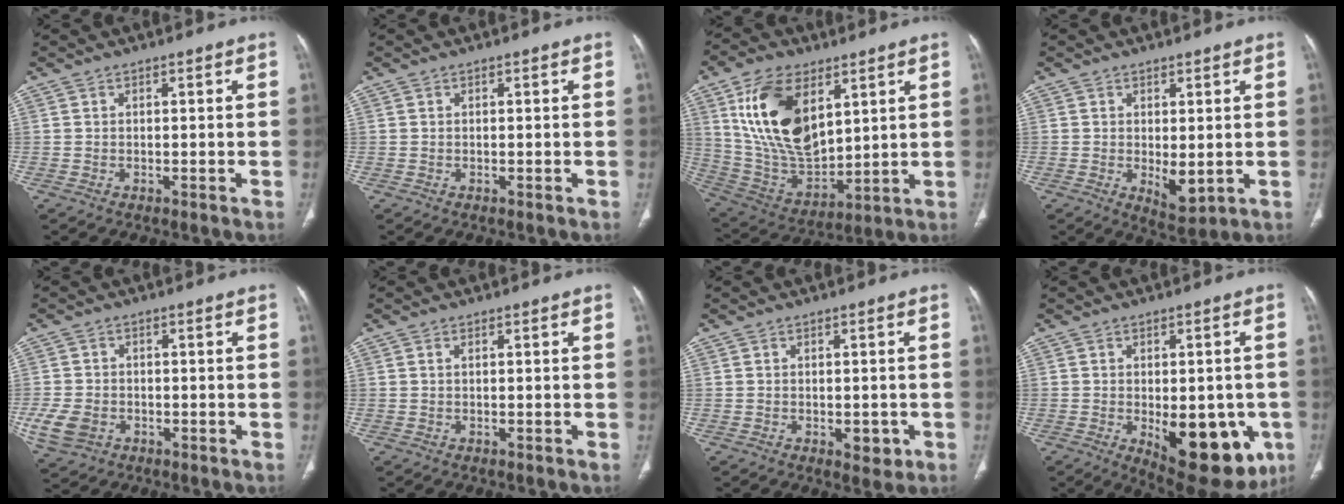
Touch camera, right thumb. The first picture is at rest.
{"total": 0.0}
{"total": 20.5, "force": [7.8, 11.3, 15.2], "torque": [-0.260, -0.033, 0.158]}
{"total": 4.9, "force": [-0.4, 2.3, 4.3], "torque": [-0.058, -0.016, 0.007]}
{"total": 6.8, "force": [-2.0, 5.3, 3.7], "torque": [-0.078, 0.005, -0.030]}
{"total": 0.6, "force": [0.2, 0.3, 0.5], "torque": [-0.011, 0.004, 0.005]}
{"total": 3.3, "force": [-1.0, 2.0, 2.5], "torque": [-0.018, -0.001, -0.005]}
{"total": 17.8, "force": [-5.4, 8.7, 14.5], "torque": [-0.140, -0.004, -0.046]}